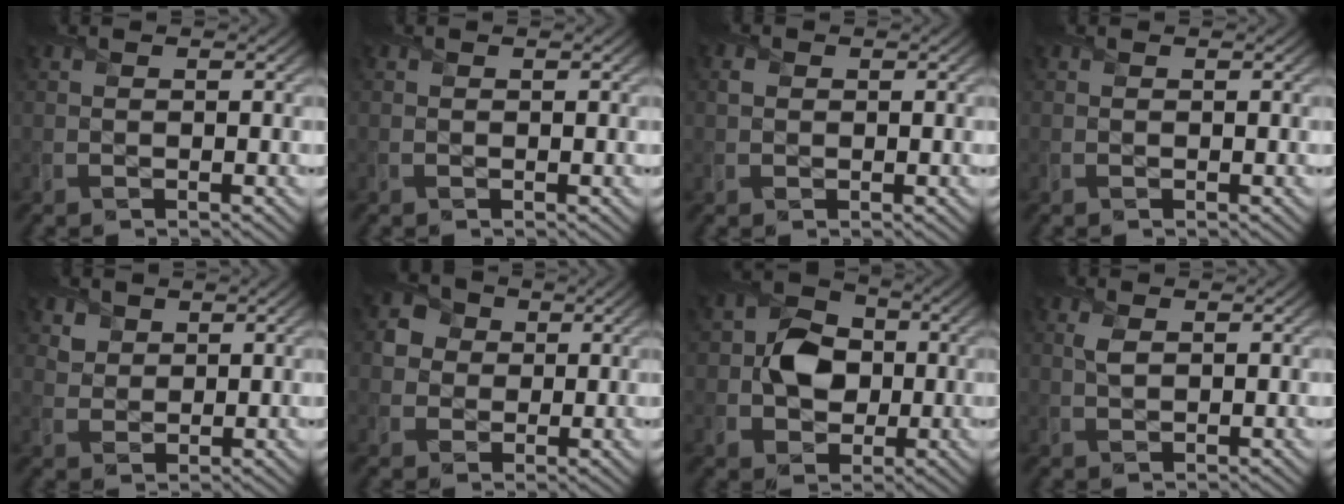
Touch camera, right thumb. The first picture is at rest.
{"total": 0.0}
{"total": 1.2, "force": [0.2, 1.1, 0.4], "torque": [-0.006, -0.002, 0.001]}
{"total": 0.0}
{"total": 2.8, "force": [1.8, 2.1, 0.6], "torque": [-0.026, -0.013, 0.041]}
{"total": 4.4, "force": [1.0, 4.0, 1.5], "torque": [-0.039, 0.005, 0.005]}
{"total": 6.9, "force": [0.0, 5.8, 3.8], "torque": [-0.068, 0.010, -0.014]}
{"total": 1.7, "force": [0.7, 0.9, 1.3], "torque": [-0.034, 0.001, 0.013]}